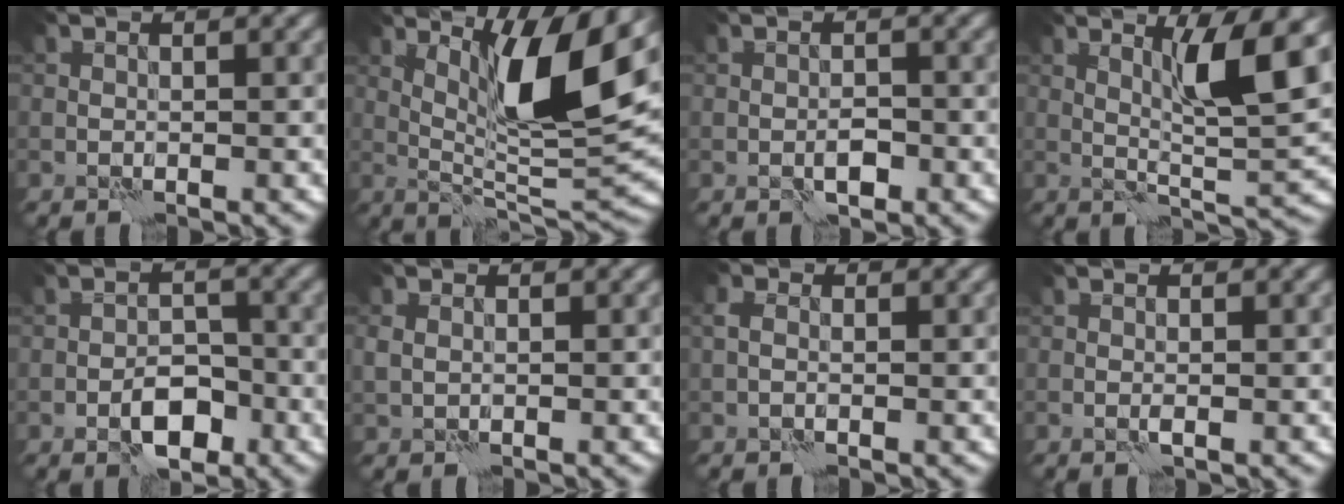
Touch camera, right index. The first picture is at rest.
{"total": 9.3, "force": [3.2, 1.7, 8.5], "torque": [-0.138, -0.013, 0.060]}
{"total": 1.6, "force": [-0.9, 0.6, 1.2], "torque": [-0.020, 0.003, -0.014]}
{"total": 6.2, "force": [2.2, 0.6, 5.8], "torque": [-0.102, -0.006, 0.040]}
{"total": 3.9, "force": [-2.1, 1.9, 2.7], "torque": [-0.036, 0.007, -0.034]}
{"total": 1.4, "force": [0.1, 1.1, 0.8], "torque": [-0.018, 0.000, 0.005]}
{"total": 1.1, "force": [-0.2, 0.6, 0.8], "torque": [-0.020, 0.005, -0.009]}
{"total": 0.6, "force": [-0.3, 0.0, 0.5], "torque": [-0.013, 0.000, -0.006]}